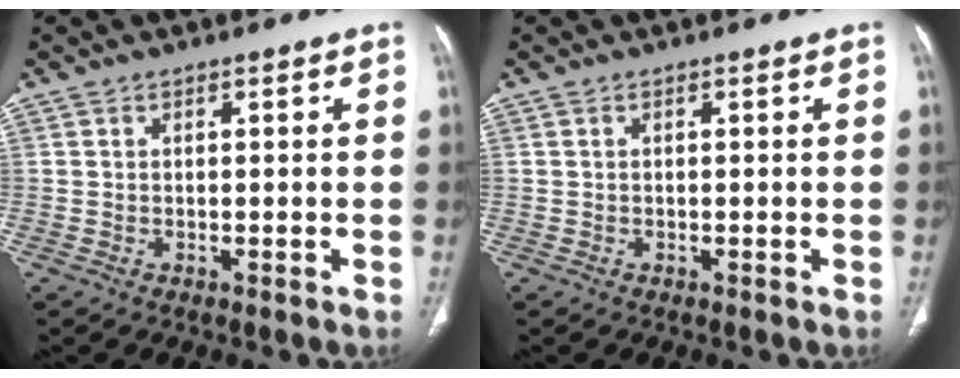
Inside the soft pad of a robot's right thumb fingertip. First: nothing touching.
{"total": 0.0}